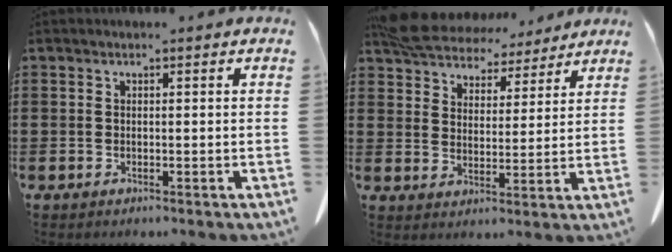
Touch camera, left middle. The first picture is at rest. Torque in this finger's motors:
{"motor_torque": [0.14, -0.02, 0.30, 0.14]}